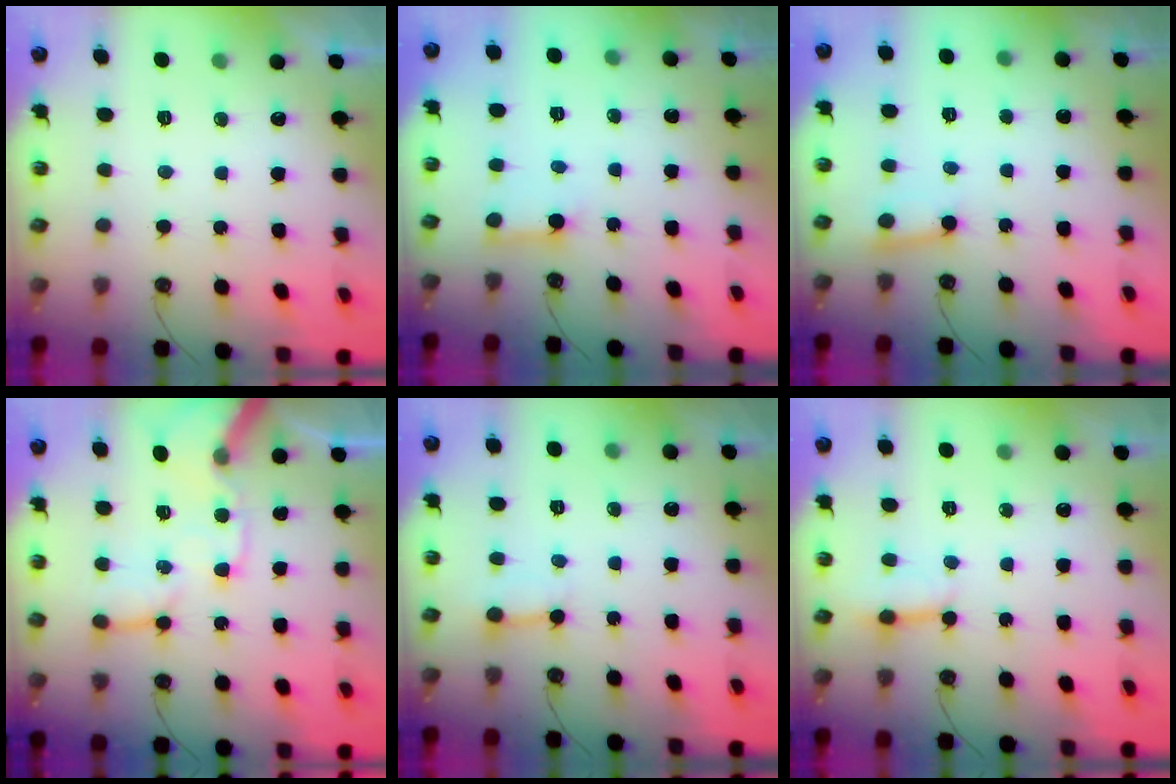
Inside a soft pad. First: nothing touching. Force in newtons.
{"total": 2.8, "press": 2.7, "slide": 0.3}
{"total": 3.3, "press": 3.3, "slide": 0.4}
{"total": 15.9, "press": 15.7, "slide": 2.6}
{"total": 2.9, "press": 2.9, "slide": 0.4}
{"total": 2.9, "press": 2.8, "slide": 0.5}